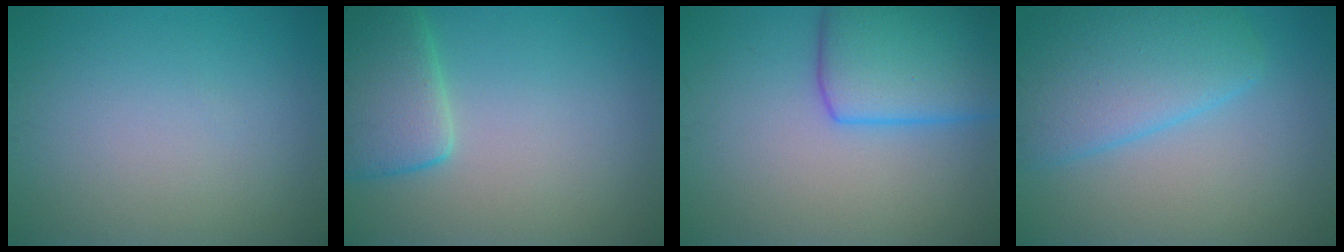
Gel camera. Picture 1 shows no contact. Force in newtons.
{"total": 5.2, "press": 5.2, "slide": 0.4}
{"total": 7.7, "press": 7.7, "slide": 0.2}
{"total": 6.4, "press": 6.4, "slide": 0.3}